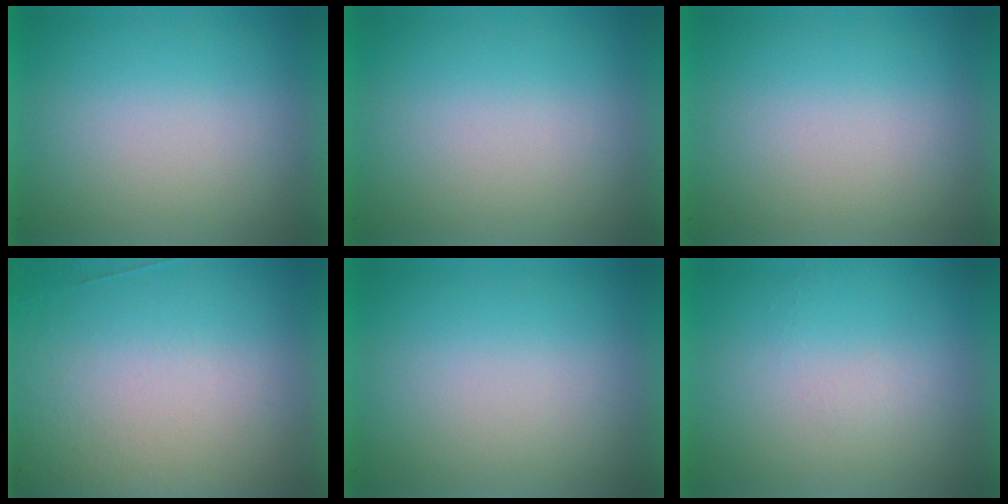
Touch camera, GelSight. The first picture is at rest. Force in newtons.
{"total": 0.0}
{"total": 0.0}
{"total": 4.5}
{"total": 0.0}
{"total": 1.0}